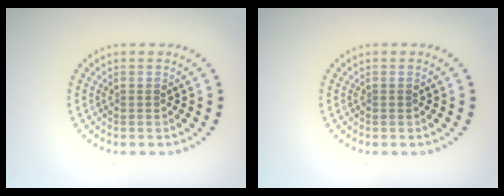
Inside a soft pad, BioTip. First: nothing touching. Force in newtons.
{"total": 0.0}